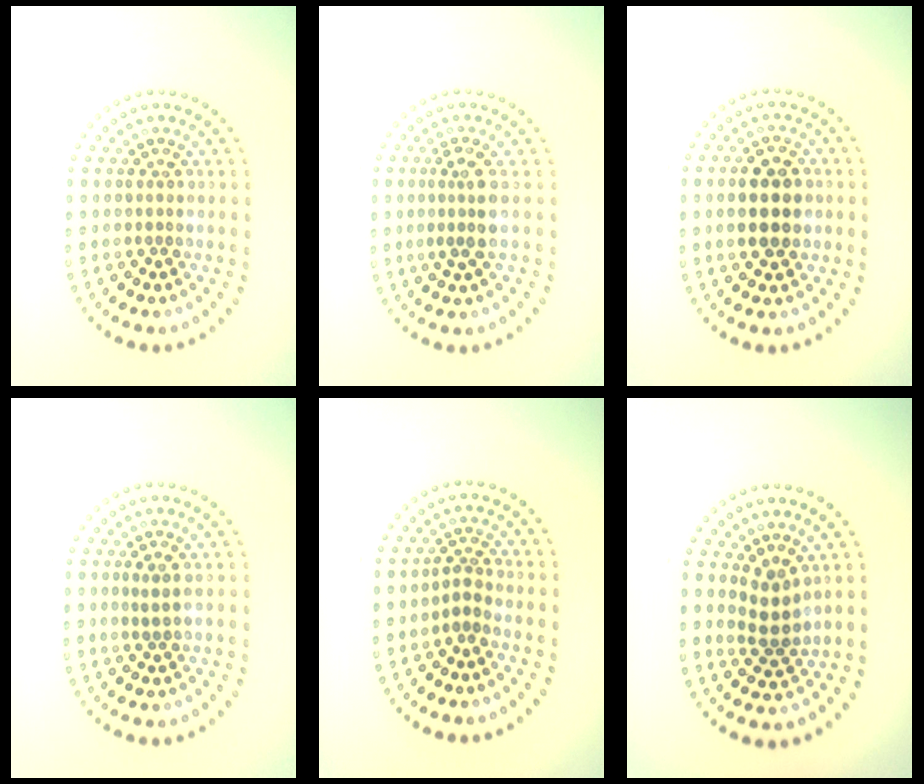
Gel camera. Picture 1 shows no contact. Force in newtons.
{"total": 2.4, "press": 1.9, "slide": 1.4}
{"total": 4.3, "press": 4.3, "slide": 0.2}
{"total": 0.7, "press": 0.4, "slide": 0.5}
{"total": 1.6, "press": 1.0, "slide": 1.2}
{"total": 2.2, "press": 1.9, "slide": 1.2}